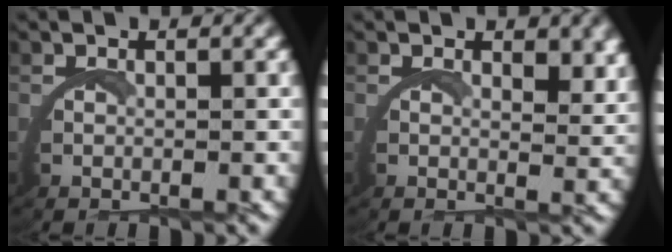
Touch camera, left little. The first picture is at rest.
{"total": 2.4, "force": [2.1, 0.2, 1.0], "torque": [-0.024, -0.013, 0.032]}